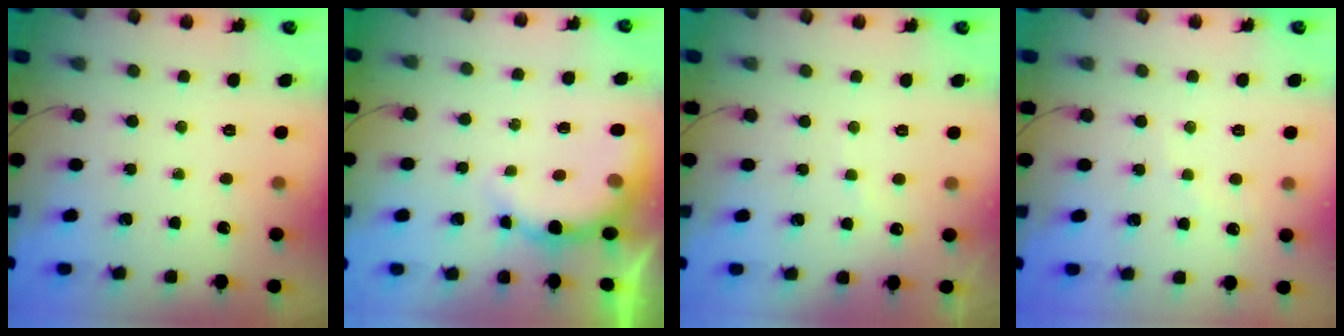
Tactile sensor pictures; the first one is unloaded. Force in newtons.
{"total": 8.0, "press": 8.0, "slide": 1.1}
{"total": 4.0, "press": 4.0, "slide": 0.4}
{"total": 3.4, "press": 3.3, "slide": 1.0}